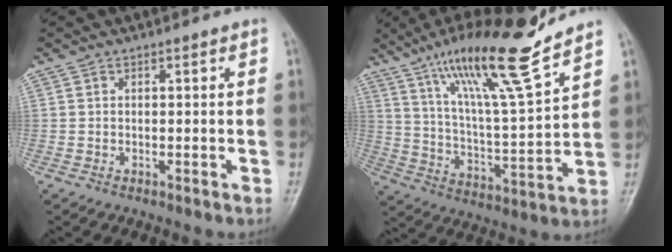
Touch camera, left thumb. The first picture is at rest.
{"total": 18.9, "force": [13.4, 2.0, 13.2], "torque": [-0.210, -0.070, 0.234]}